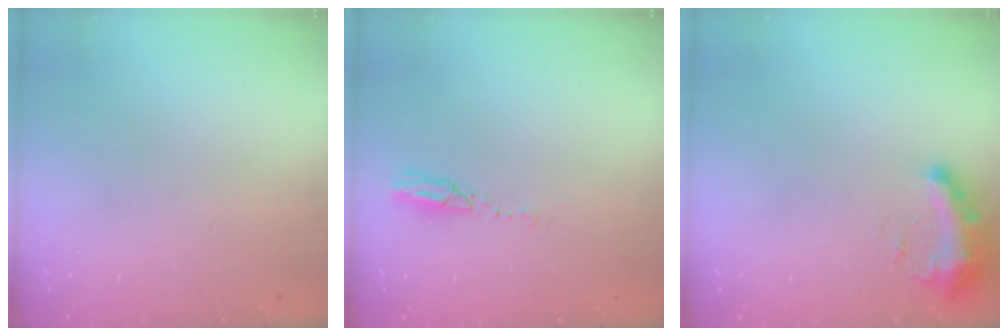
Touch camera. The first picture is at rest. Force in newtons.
{"total": 3.6, "press": 3.6, "slide": 0.2}
{"total": 9.8, "press": 9.8, "slide": 0.5}